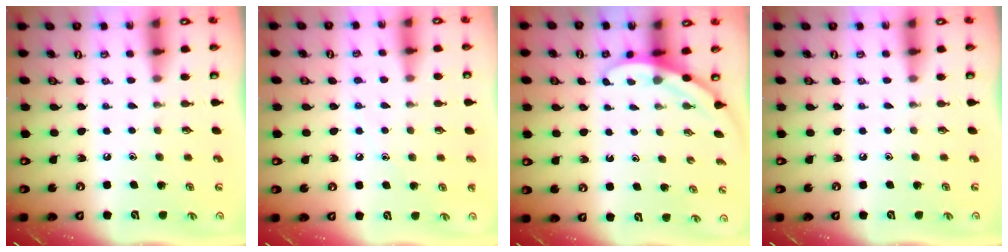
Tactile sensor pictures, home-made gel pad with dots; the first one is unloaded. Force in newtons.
{"total": 4.9, "press": 4.8, "slide": 0.5}
{"total": 5.0, "press": 4.9, "slide": 0.3}
{"total": 0.0}